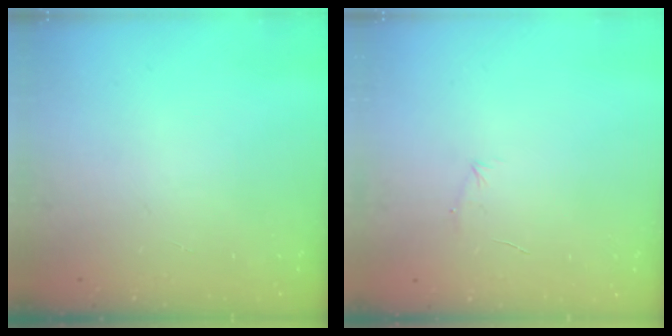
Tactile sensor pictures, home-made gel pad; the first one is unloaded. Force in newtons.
{"total": 4.1, "press": 3.9, "slide": 1.0}